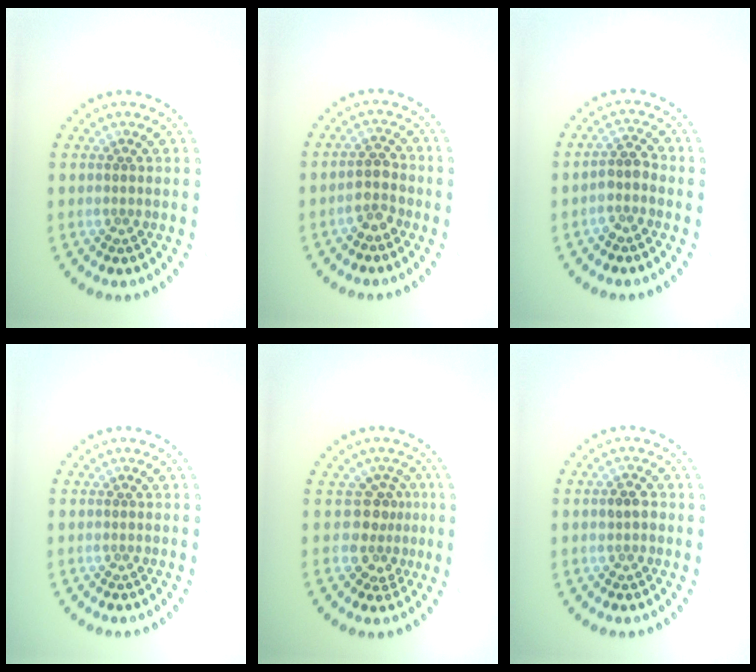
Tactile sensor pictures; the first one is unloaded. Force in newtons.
{"total": 2.4, "press": 2.2, "slide": 0.8}
{"total": 1.8, "press": 1.5, "slide": 0.9}
{"total": 0.0}
{"total": 2.7, "press": 2.0, "slide": 1.8}
{"total": 1.5, "press": 1.5, "slide": 0.3}